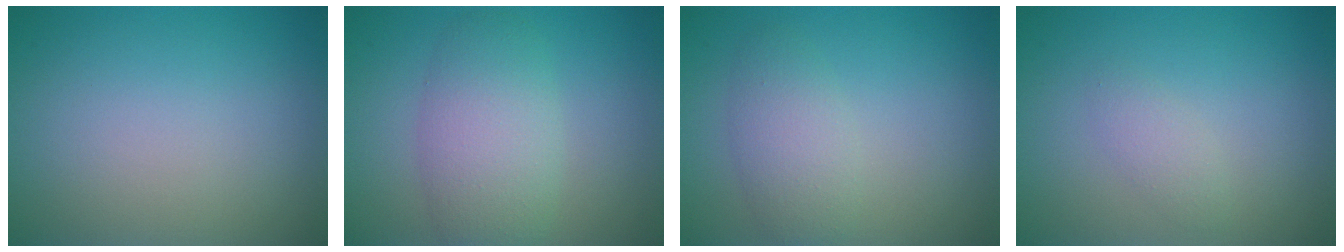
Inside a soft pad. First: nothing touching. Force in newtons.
{"total": 5.0, "press": 5.0, "slide": 0.3}
{"total": 2.9, "press": 2.9, "slide": 0.1}
{"total": 1.2, "press": 1.2, "slide": 0.0}